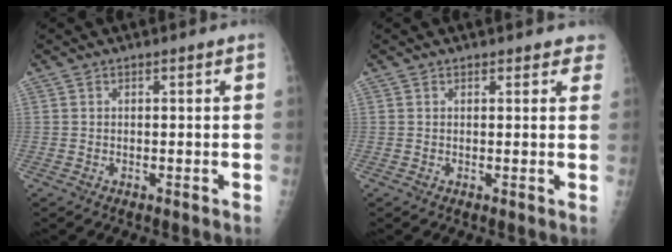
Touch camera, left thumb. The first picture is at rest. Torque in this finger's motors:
{"motor_torque": [-0.27, 0.04, -0.03, 0.05, 0.02]}